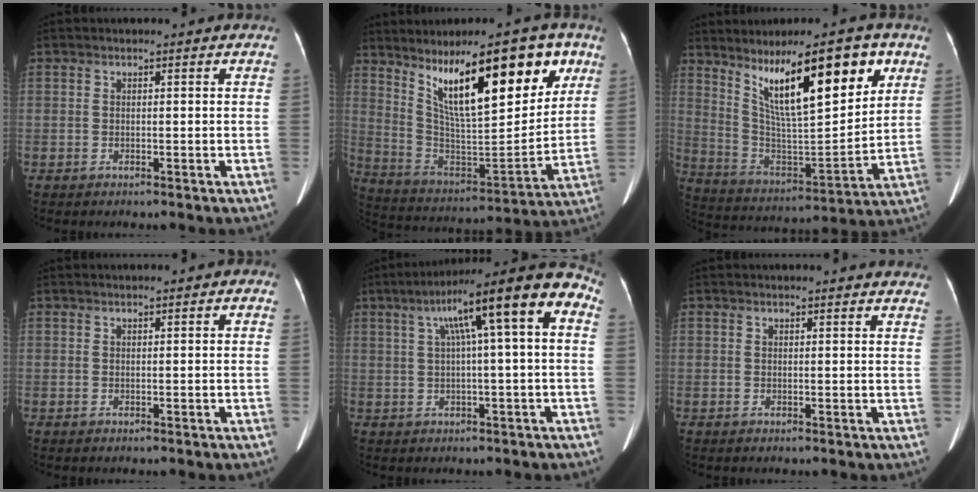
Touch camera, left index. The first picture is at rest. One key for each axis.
{"total": 20.4, "fx": 11.2, "fy": 5.2, "fz": 16.3, "tx": -0.255, "ty": 0.010, "tz": 0.198}
{"total": 17.7, "fx": 9.6, "fy": 3.8, "fz": 14.4, "tx": -0.238, "ty": 0.005, "tz": 0.176}
{"total": 0.8, "fx": 0.5, "fy": 0.3, "fz": 0.6, "tx": -0.011, "ty": 0.013, "tz": 0.007}
{"total": 13.5, "fx": 3.7, "fy": 0.7, "fz": 12.9, "tx": -0.192, "ty": 0.046, "tz": 0.050}
{"total": 9.5, "fx": 9.0, "fy": 1.3, "fz": 2.7, "tx": -0.023, "ty": 0.014, "tz": 0.085}